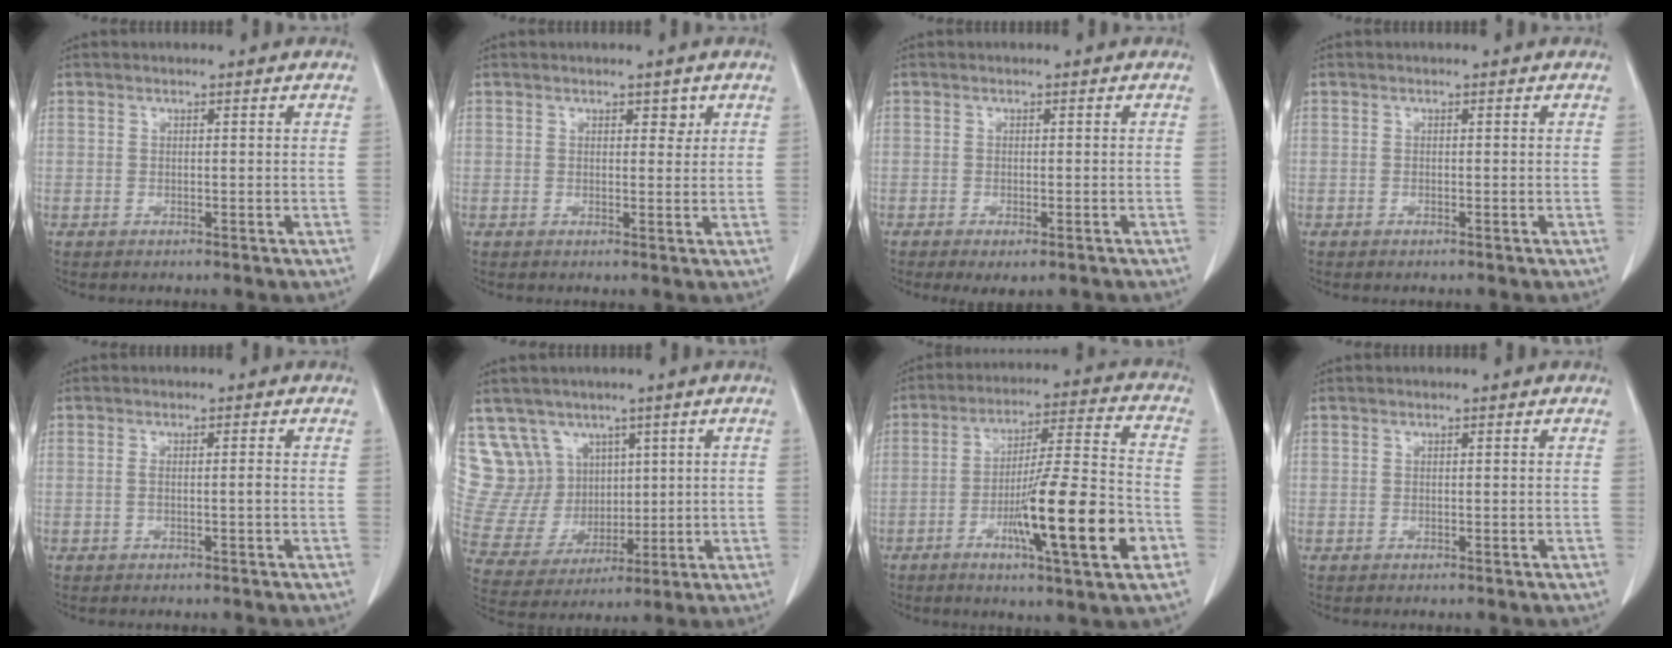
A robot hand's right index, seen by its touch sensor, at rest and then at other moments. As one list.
[{"total": 1.7, "force": [1.0, 1.1, 0.9], "torque": [-0.010, -0.004, 0.013]}, {"total": 3.2, "force": [-2.2, 1.1, 2.1], "torque": [-0.031, -0.007, -0.028]}, {"total": 0.0}, {"total": 1.2, "force": [-0.3, 0.0, 1.1], "torque": [-0.021, 0.000, -0.003]}, {"total": 11.7, "force": [6.6, 9.5, 2.0], "torque": [-0.064, 0.049, 0.152]}, {"total": 17.2, "force": [-6.1, 0.8, 16.1], "torque": [-0.267, -0.010, -0.097]}, {"total": 0.0}]